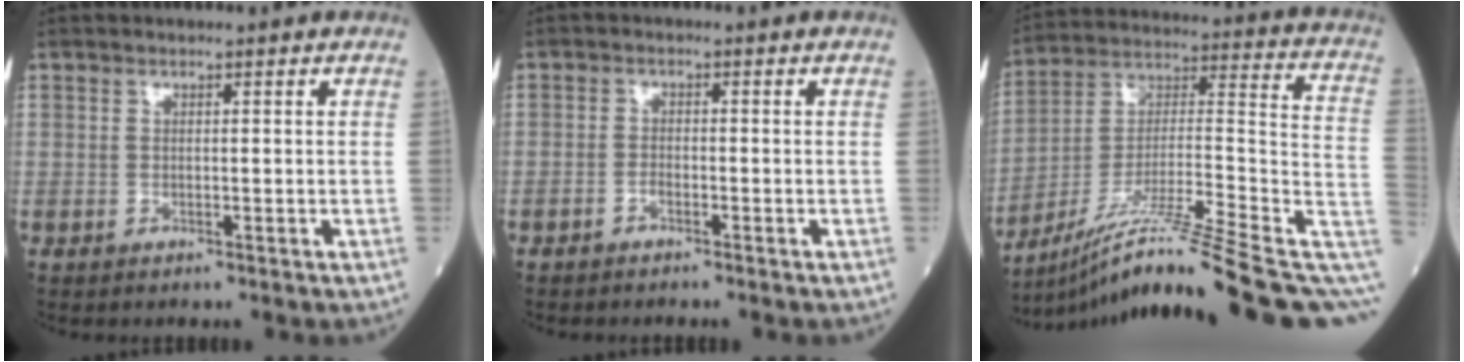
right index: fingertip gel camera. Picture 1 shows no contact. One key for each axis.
{"total": 1.2, "fx": -1.0, "fy": 0.4, "fz": 0.5, "tx": -0.007, "ty": 0.003, "tz": -0.018}
{"total": 23.7, "fx": -15.2, "fy": 0.4, "fz": 18.3, "tx": -0.238, "ty": 0.037, "tz": -0.258}